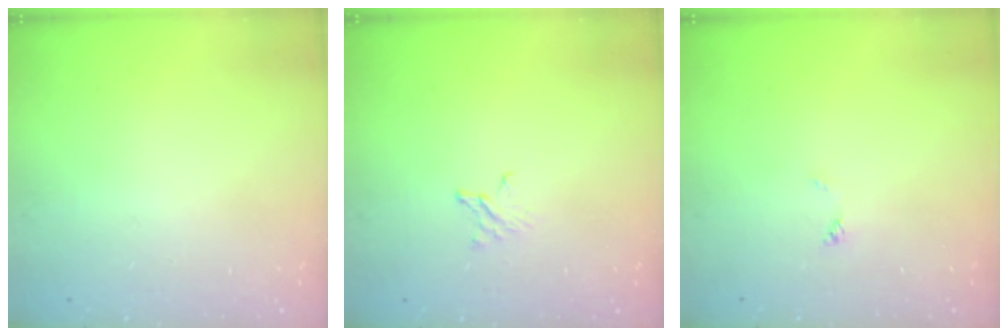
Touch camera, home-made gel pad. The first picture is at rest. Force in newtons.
{"total": 2.0, "press": 2.0, "slide": 0.2}
{"total": 0.0}